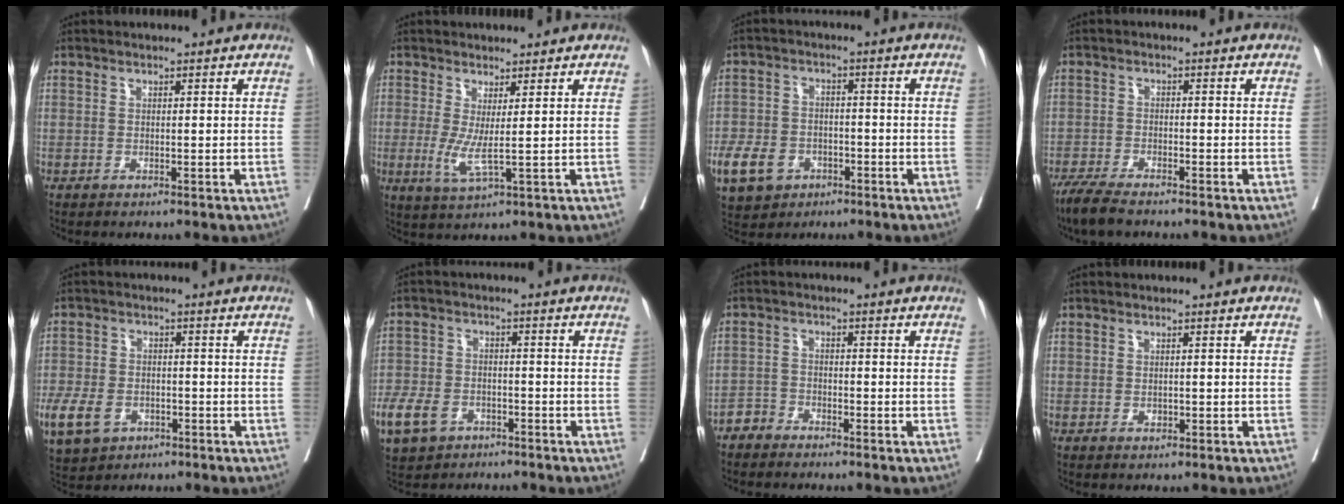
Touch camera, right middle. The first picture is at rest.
{"total": 4.0, "force": [0.1, 0.2, 4.0], "torque": [-0.085, -0.012, 0.009]}
{"total": 10.6, "force": [-5.0, 8.1, 4.8], "torque": [-0.124, 0.005, -0.077]}
{"total": 5.2, "force": [-4.3, 0.9, 2.8], "torque": [-0.052, -0.013, -0.079]}
{"total": 18.1, "force": [-7.7, 13.9, 8.7], "torque": [-0.275, -0.007, -0.121]}
{"total": 9.3, "force": [-5.5, 6.3, 4.2], "torque": [-0.108, 0.000, -0.093]}
{"total": 2.3, "force": [-2.1, 0.9, -0.3], "torque": [0.006, 0.002, -0.043]}
{"total": 0.7, "force": [-0.2, 0.5, 0.5], "torque": [-0.007, 0.000, -0.002]}